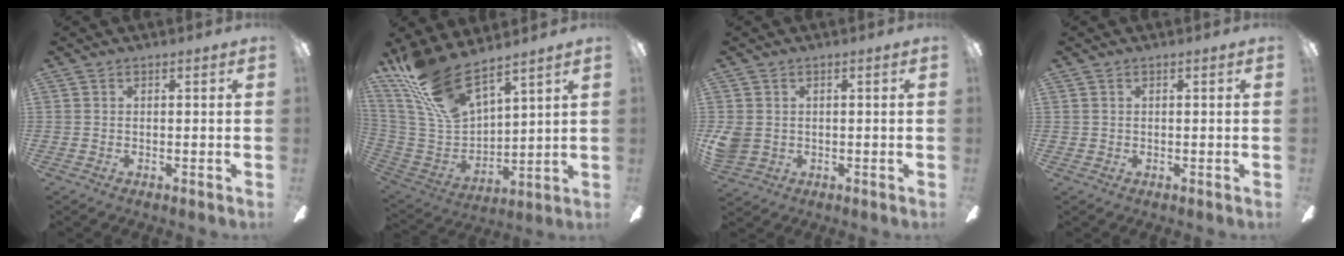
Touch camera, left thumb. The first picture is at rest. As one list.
[{"total": 18.2, "force": [13.8, 5.8, 10.3], "torque": [-0.235, -0.084, 0.249]}, {"total": 4.2, "force": [0.2, 3.7, 2.0], "torque": [-0.043, 0.002, 0.004]}, {"total": 0.8, "force": [0.3, 0.7, 0.1], "torque": [-0.003, 0.005, 0.005]}]